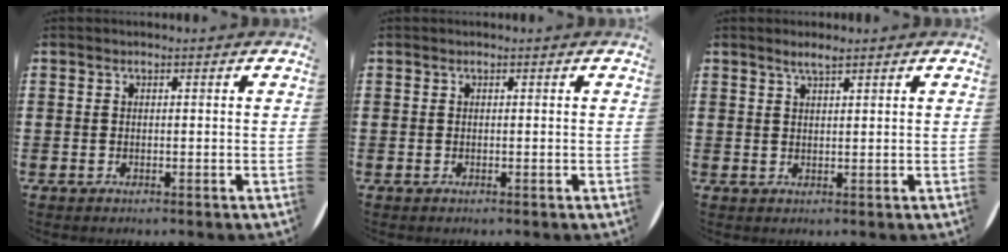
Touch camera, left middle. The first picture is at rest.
{"total": 0.0}
{"total": 2.1, "force": [1.7, 0.2, 1.2], "torque": [-0.025, 0.002, 0.031]}